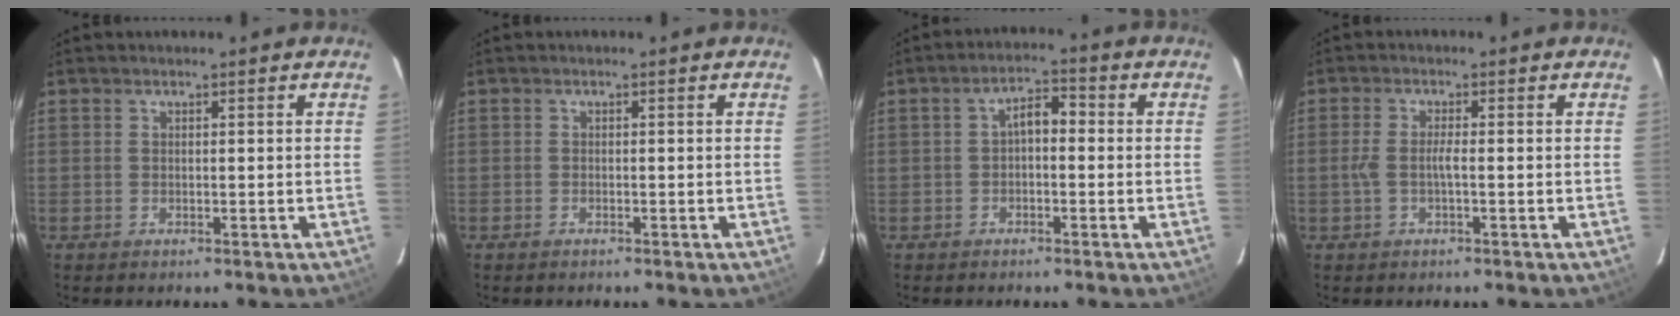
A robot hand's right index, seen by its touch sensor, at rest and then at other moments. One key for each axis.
{"total": 0.7, "fx": -0.7, "fy": 0.3, "fz": 0.1, "tx": -0.003, "ty": 0.000, "tz": -0.013}
{"total": 3.7, "fx": -0.6, "fy": 2.0, "fz": 3.1, "tx": -0.053, "ty": 0.016, "tz": -0.009}
{"total": 2.7, "fx": -0.7, "fy": 0.3, "fz": 2.6, "tx": -0.055, "ty": 0.004, "tz": -0.012}